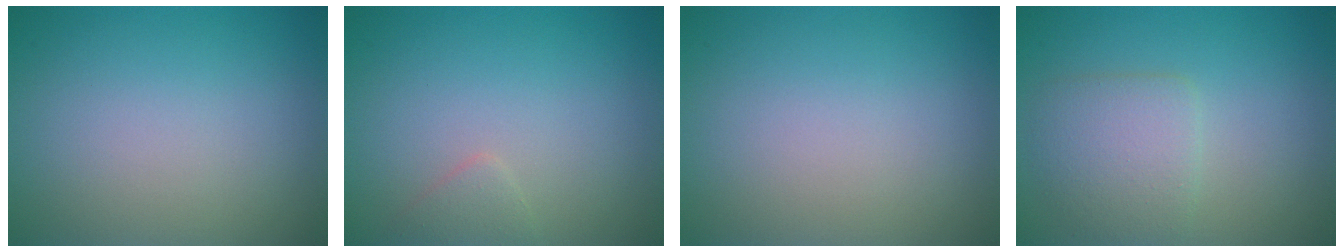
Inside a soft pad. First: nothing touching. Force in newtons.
{"total": 1.1, "press": 1.1, "slide": 0.1}
{"total": 0.0}
{"total": 3.4, "press": 3.4, "slide": 0.2}